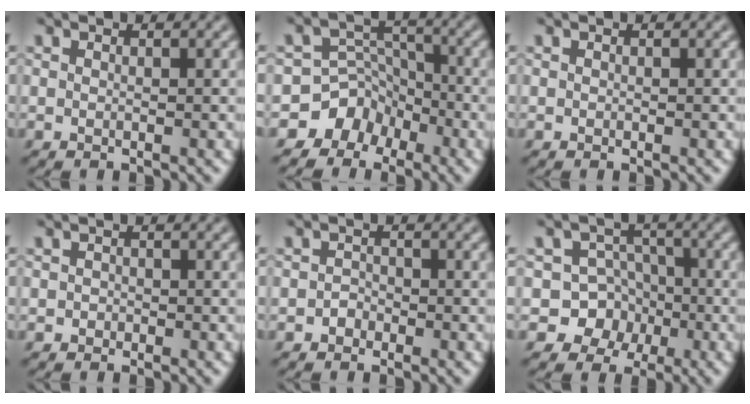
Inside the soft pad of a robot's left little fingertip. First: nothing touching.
{"total": 6.1, "force": [-4.2, 4.5, 0.0], "torque": [0.030, 0.012, -0.090]}
{"total": 0.0}
{"total": 0.7, "force": [-0.3, 0.6, 0.1], "torque": [0.005, -0.001, -0.008]}
{"total": 1.1, "force": [-0.7, 0.8, 0.2], "torque": [0.002, 0.003, -0.017]}
{"total": 7.4, "force": [-3.1, 6.6, 1.6], "torque": [-0.005, 0.007, -0.074]}